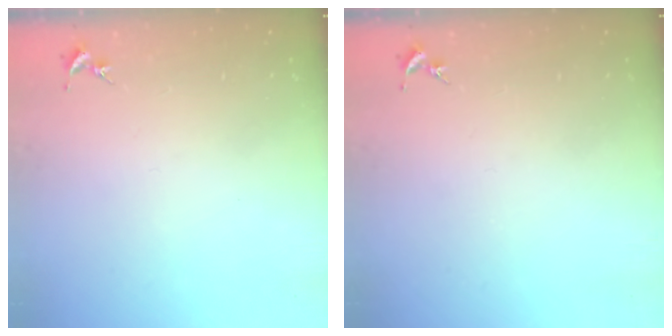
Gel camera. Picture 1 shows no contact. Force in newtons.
{"total": 0.0}